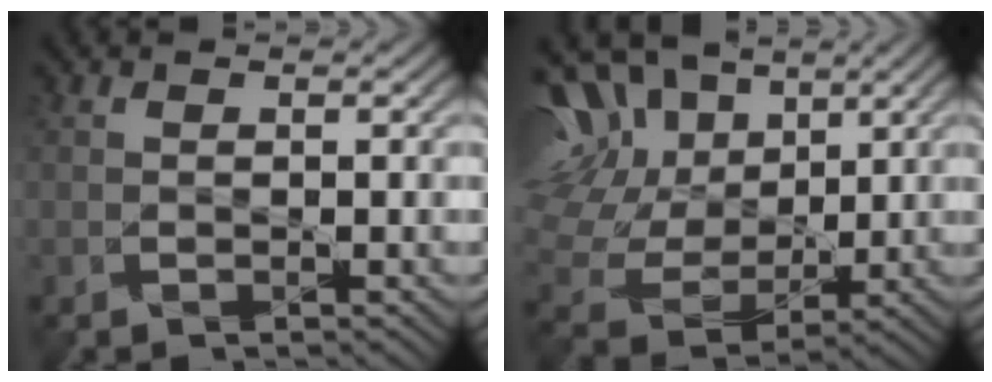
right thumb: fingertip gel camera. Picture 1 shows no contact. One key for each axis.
{"total": 14.9, "fx": 6.1, "fy": 10.7, "fz": 8.5, "tx": -0.262, "ty": 0.056, "tz": 0.129}